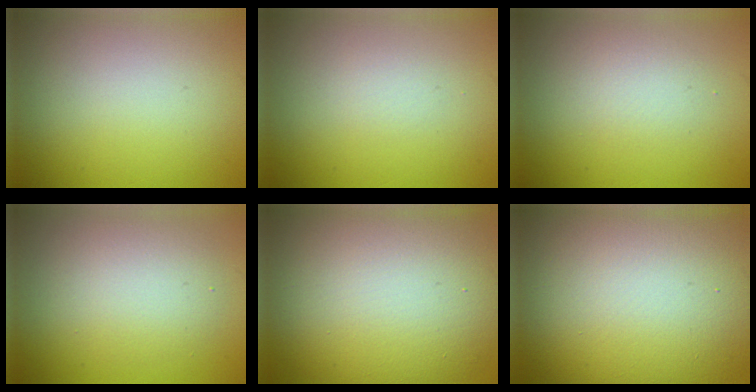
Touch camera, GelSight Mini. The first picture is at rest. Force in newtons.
{"total": 1.0, "press": 0.9, "slide": 0.1}
{"total": 1.7, "press": 1.7, "slide": 0.0}
{"total": 3.5, "press": 3.5, "slide": 0.2}
{"total": 15.8, "press": 15.8, "slide": 0.9}
{"total": 20.7, "press": 20.7, "slide": 1.2}